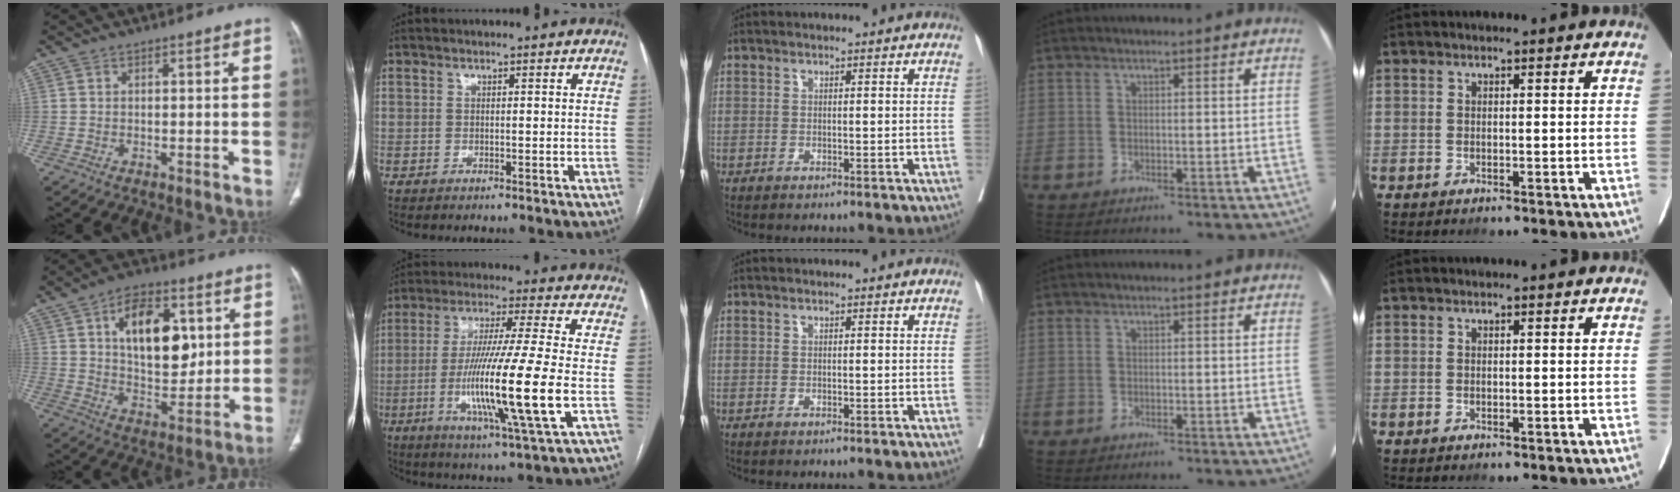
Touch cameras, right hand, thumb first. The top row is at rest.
{"thumb": {"total": 16.6, "force": [4.7, 9.6, 12.7], "torque": [-0.153, -0.023, 0.079]}, "index": {"total": 16.8, "force": [-3.5, -0.7, 16.4], "torque": [-0.316, -0.022, -0.070]}}